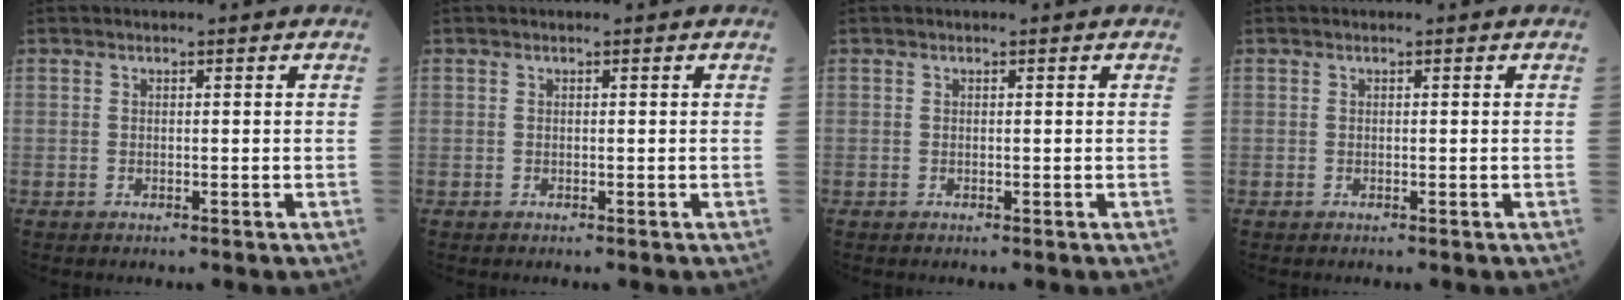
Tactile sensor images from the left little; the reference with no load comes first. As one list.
[{"total": 0.0}, {"total": 0.0}, {"total": 0.0}]